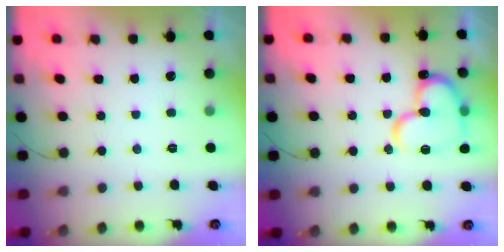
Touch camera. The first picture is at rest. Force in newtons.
{"total": 17.9, "press": 17.8, "slide": 1.7}